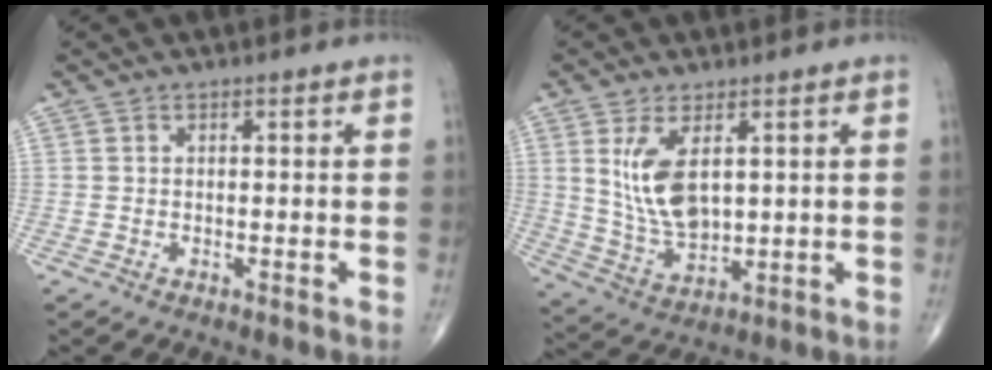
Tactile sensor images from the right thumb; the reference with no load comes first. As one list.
[{"total": 10.1, "force": [2.9, 5.1, 8.2], "torque": [-0.152, -0.020, 0.071]}]